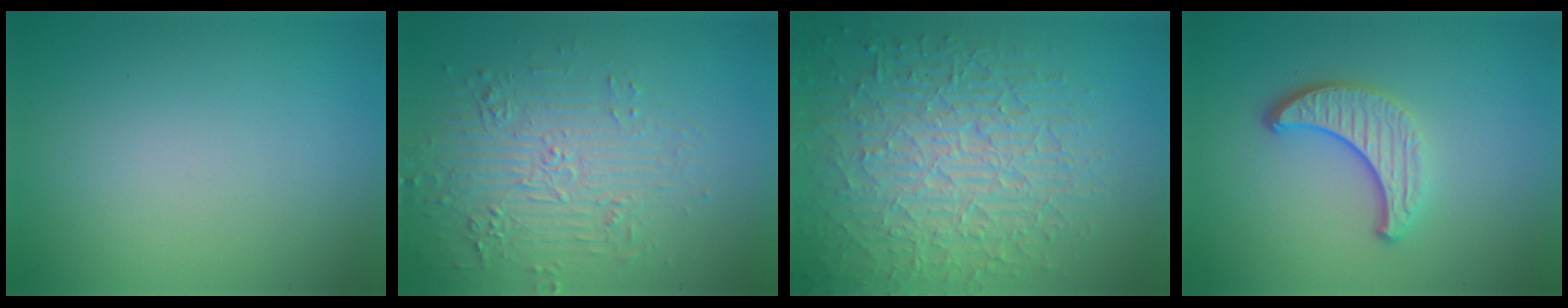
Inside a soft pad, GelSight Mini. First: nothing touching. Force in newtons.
{"total": 4.5, "press": 4.0, "slide": 2.0}
{"total": 10.0, "press": 6.7, "slide": 7.4}
{"total": 3.8, "press": 2.9, "slide": 2.5}